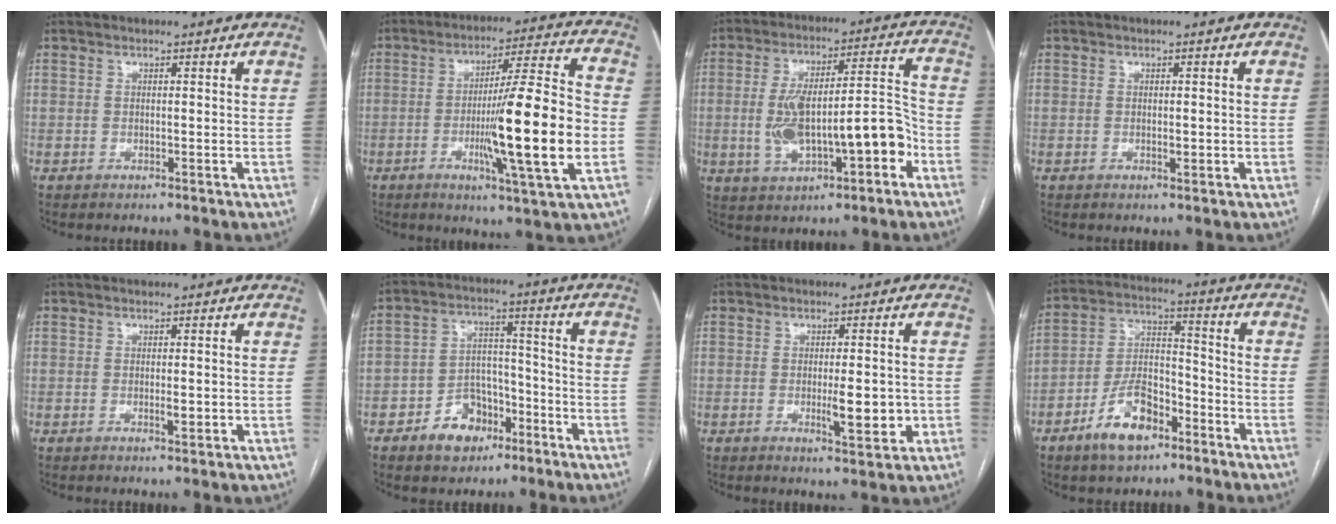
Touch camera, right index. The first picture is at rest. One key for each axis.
{"total": 17.8, "fx": -3.6, "fy": 0.0, "fz": 17.4, "tx": -0.277, "ty": -0.010, "tz": -0.062}
{"total": 15.3, "fx": -3.8, "fy": 4.6, "fz": 14.1, "tx": -0.240, "ty": 0.031, "tz": -0.050}
{"total": 1.2, "fx": -0.1, "fy": 0.4, "fz": 1.1, "tx": -0.016, "ty": -0.002, "tz": -0.001}
{"total": 1.8, "fx": -0.3, "fy": 0.5, "fz": 1.7, "tx": -0.029, "ty": -0.002, "tz": -0.003}
{"total": 8.7, "fx": -4.9, "fy": 5.8, "fz": 4.1, "tx": -0.070, "ty": 0.027, "tz": -0.076}
{"total": 5.8, "fx": -1.1, "fy": 1.4, "fz": 5.5, "tx": -0.084, "ty": -0.006, "tz": -0.012}
{"total": 10.8, "fx": -6.3, "fy": 5.1, "fz": 7.1, "tx": -0.145, "ty": 0.016, "tz": -0.112}